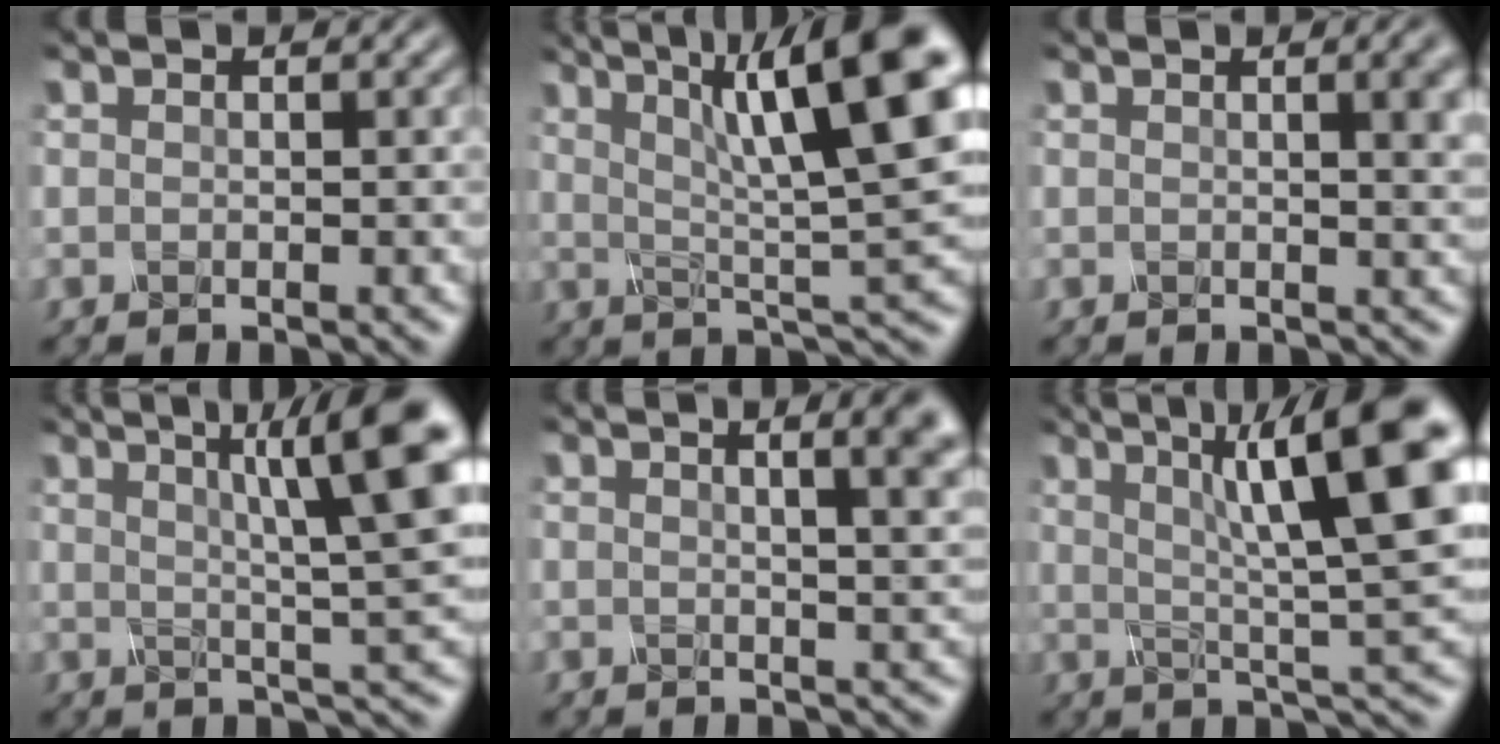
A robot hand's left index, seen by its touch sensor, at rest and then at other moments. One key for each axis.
{"total": 11.8, "fx": 4.2, "fy": 2.1, "fz": 10.8, "tx": -0.153, "ty": 0.017, "tz": 0.071}
{"total": 4.6, "fx": 0.7, "fy": 1.9, "fz": 4.1, "tx": -0.019, "ty": 0.017, "tz": 0.005}
{"total": 9.4, "fx": 2.9, "fy": 1.2, "fz": 8.8, "tx": -0.104, "ty": 0.022, "tz": 0.046}
{"total": 8.1, "fx": 2.8, "fy": 3.3, "fz": 6.9, "tx": -0.034, "ty": 0.053, "tz": 0.011}
{"total": 11.7, "fx": 3.2, "fy": 1.8, "fz": 11.1, "tx": -0.148, "ty": 0.019, "tz": 0.054}